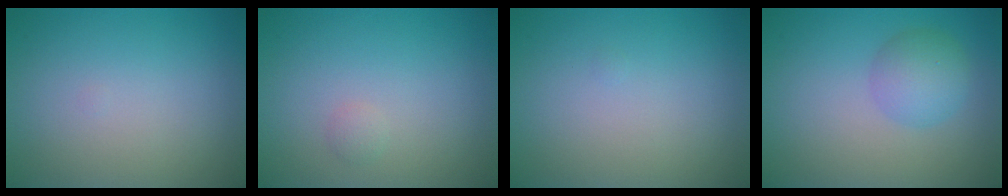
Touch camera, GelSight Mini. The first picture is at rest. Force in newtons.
{"total": 0.6, "press": 0.6, "slide": 0.0}
{"total": 0.0}
{"total": 3.0, "press": 3.0, "slide": 0.1}